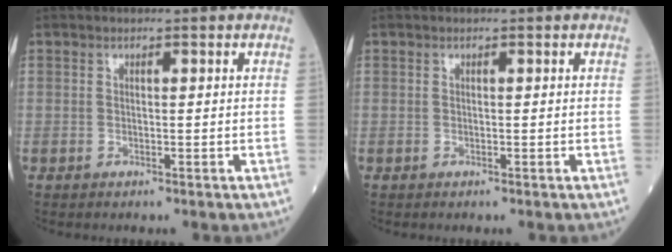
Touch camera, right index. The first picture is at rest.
{"total": 0.0}